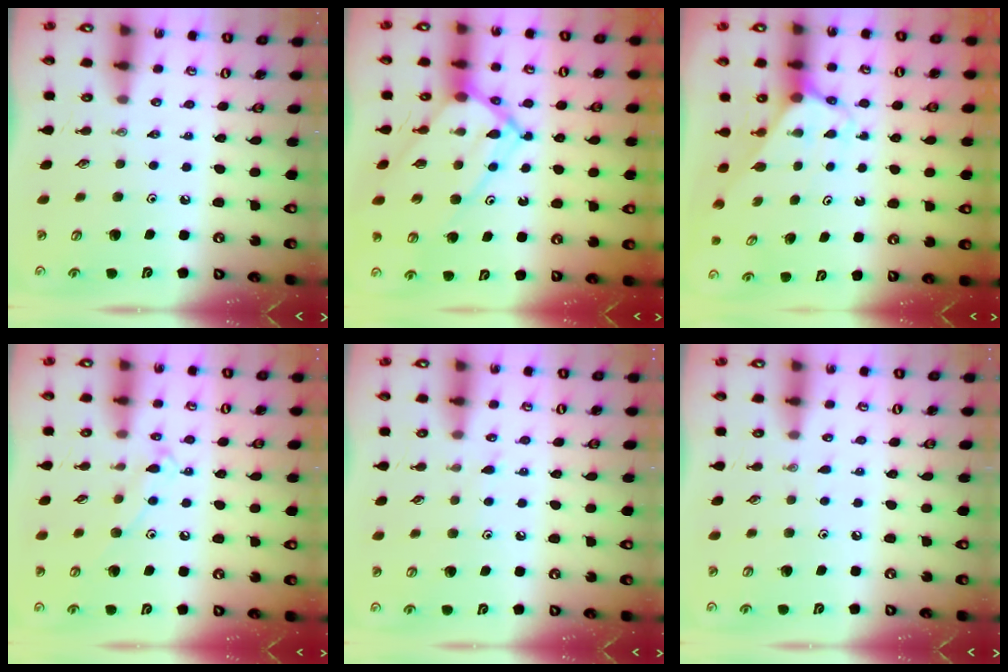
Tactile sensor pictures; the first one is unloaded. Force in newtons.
{"total": 14.7, "press": 14.7, "slide": 1.3}
{"total": 2.9, "press": 2.9, "slide": 0.2}
{"total": 9.1, "press": 9.1, "slide": 0.7}
{"total": 7.6, "press": 7.6, "slide": 0.6}
{"total": 2.4, "press": 2.4, "slide": 0.4}